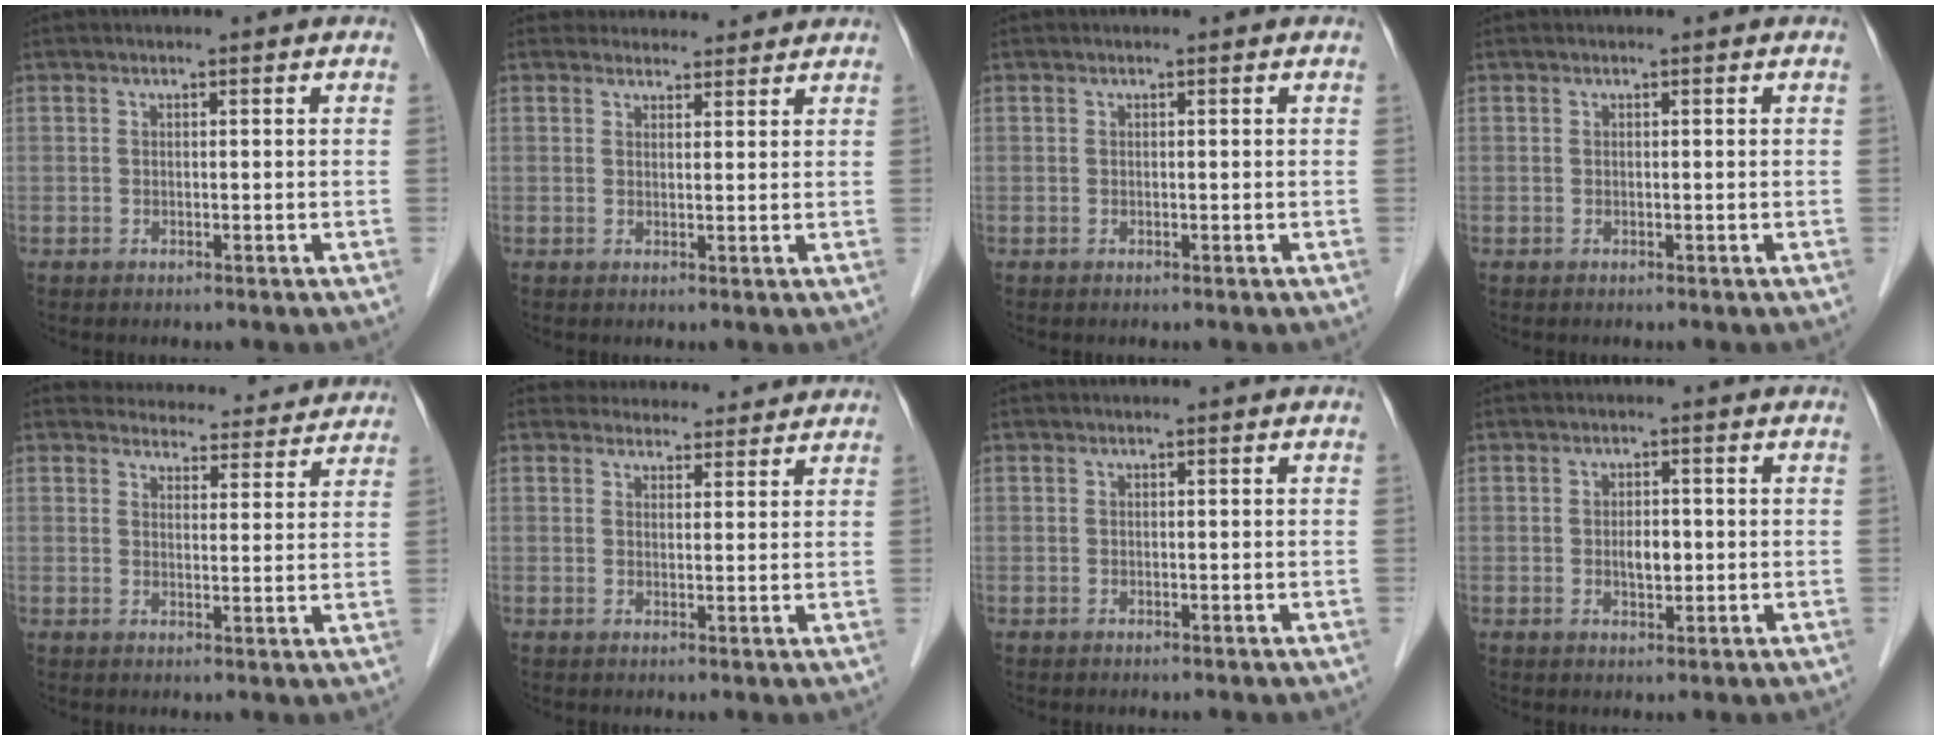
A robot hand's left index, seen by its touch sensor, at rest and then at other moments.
{"total": 4.8, "force": [4.4, 1.8, -0.1], "torque": [0.010, 0.011, 0.050]}
{"total": 0.0}
{"total": 0.0}
{"total": 15.1, "force": [14.4, 4.1, 1.9], "torque": [0.004, -0.007, 0.154]}
{"total": 7.5, "force": [7.1, 2.5, 0.5], "torque": [0.015, 0.013, 0.072]}
{"total": 0.0}
{"total": 2.6, "force": [-0.4, 1.3, 2.2], "torque": [-0.038, -0.003, -0.006]}